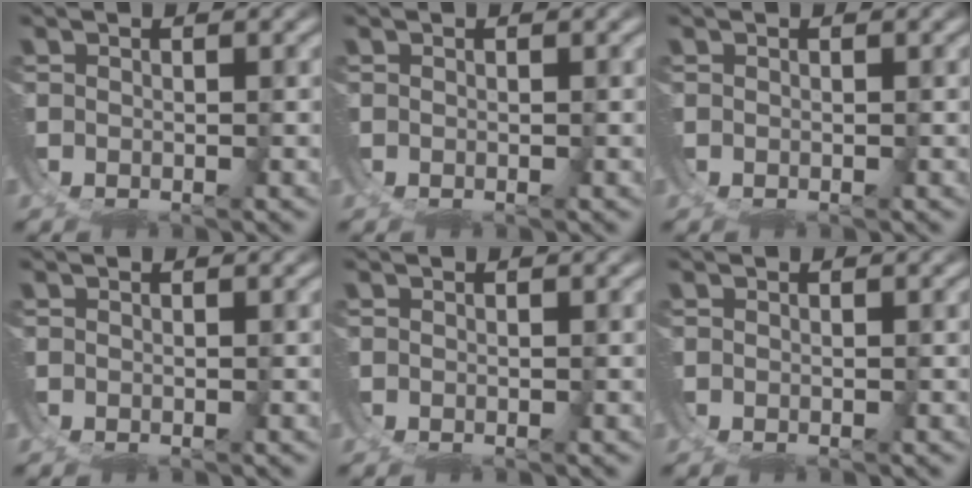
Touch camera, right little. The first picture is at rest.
{"total": 0.0}
{"total": 0.0}
{"total": 0.0}
{"total": 0.0}
{"total": 0.0}